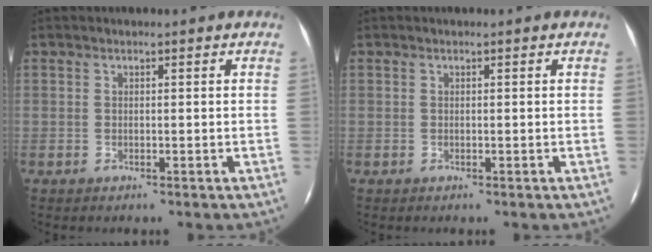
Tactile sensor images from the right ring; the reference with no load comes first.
{"total": 0.0}